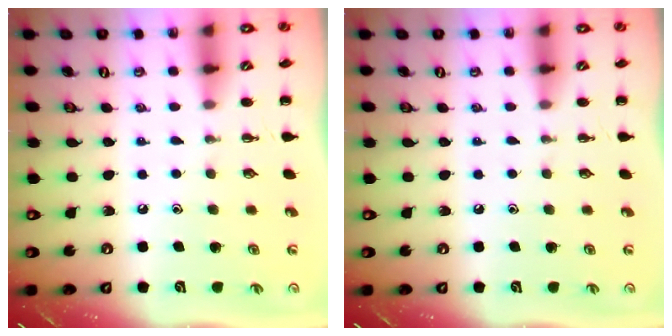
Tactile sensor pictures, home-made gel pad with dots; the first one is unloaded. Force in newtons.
{"total": 0.0}